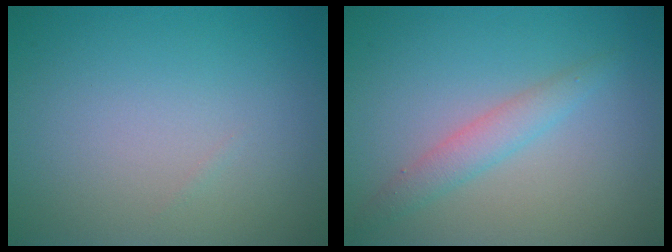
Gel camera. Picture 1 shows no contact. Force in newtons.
{"total": 2.3, "press": 2.3, "slide": 0.0}